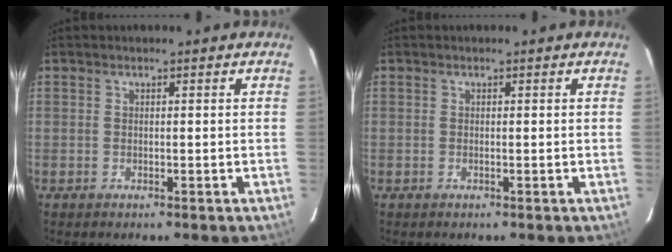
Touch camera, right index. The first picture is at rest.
{"total": 0.0}